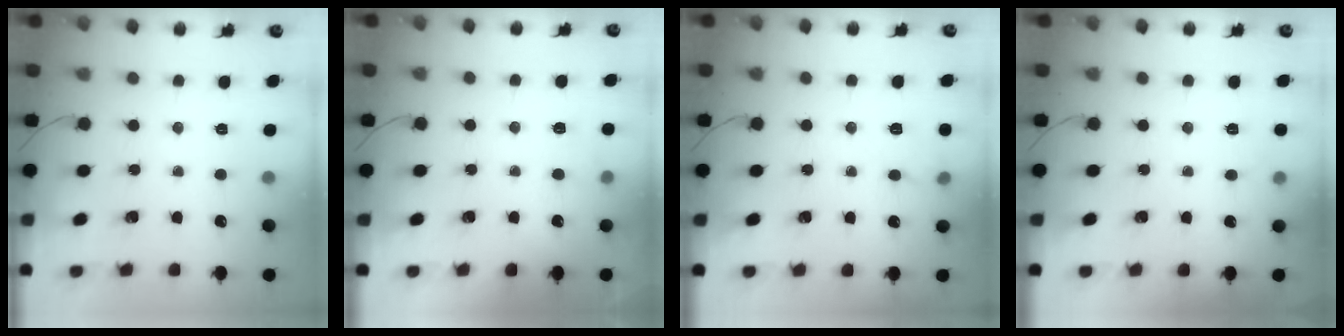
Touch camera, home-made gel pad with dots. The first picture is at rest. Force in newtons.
{"total": 6.6, "press": 6.5, "slide": 1.3}
{"total": 7.4, "press": 7.2, "slide": 1.8}
{"total": 4.8, "press": 4.6, "slide": 1.3}